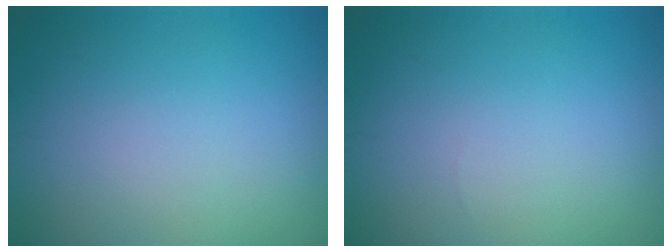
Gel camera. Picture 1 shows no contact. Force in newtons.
{"total": 0.0}